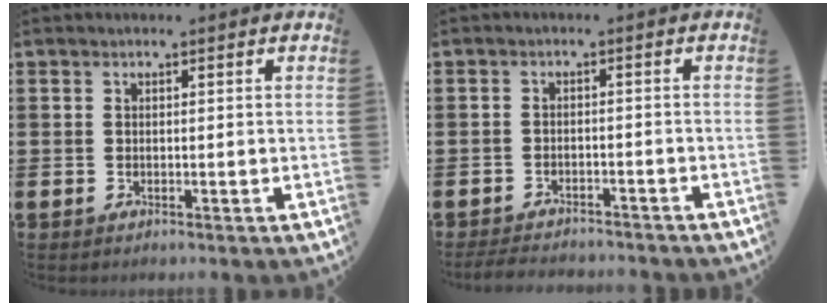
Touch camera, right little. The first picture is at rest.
{"total": 2.3, "force": [-2.3, 0.1, 0.2], "torque": [-0.006, 0.003, -0.048]}